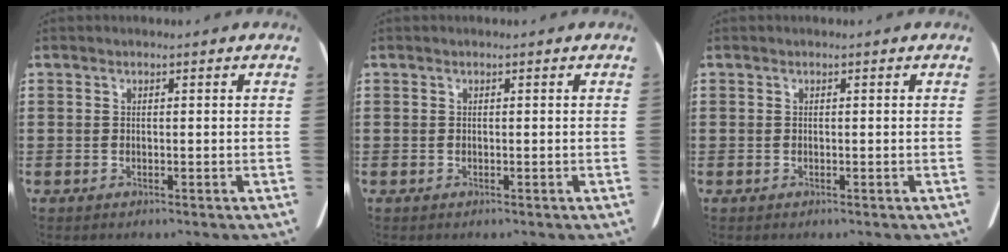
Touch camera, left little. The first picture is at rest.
{"total": 0.0}
{"total": 0.0}